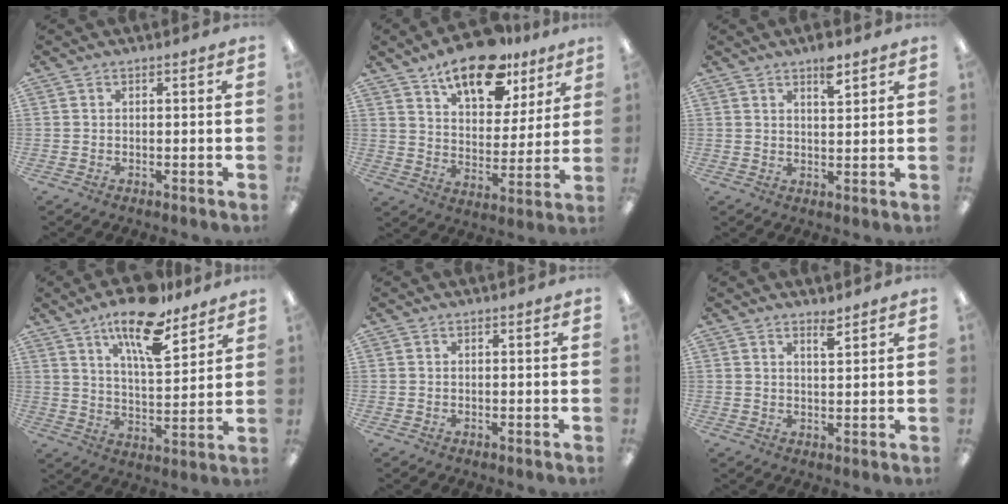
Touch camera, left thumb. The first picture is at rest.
{"total": 16.5, "force": [12.0, 7.5, 8.5], "torque": [-0.131, -0.064, 0.207]}
{"total": 5.4, "force": [3.9, 1.8, 3.4], "torque": [-0.043, -0.020, 0.062]}
{"total": 16.1, "force": [11.4, 5.3, 10.0], "torque": [-0.165, -0.056, 0.189]}
{"total": 0.0}
{"total": 2.5, "force": [2.1, 0.4, 1.4], "torque": [-0.024, -0.005, 0.036]}